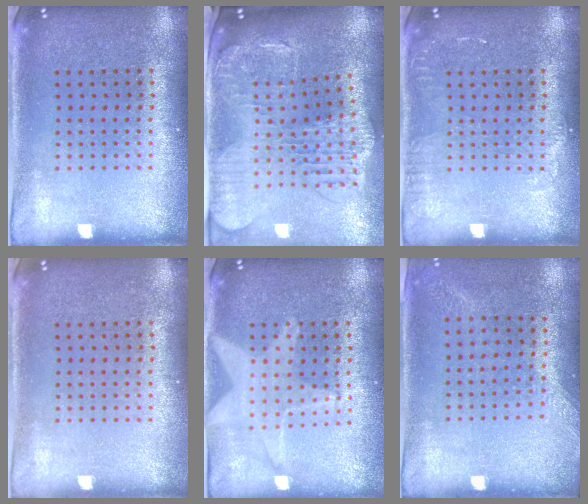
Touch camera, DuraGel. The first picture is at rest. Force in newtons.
{"total": 2.5, "press": 2.2, "slide": 1.2}
{"total": 1.3, "press": 1.2, "slide": 0.2}
{"total": 0.0}
{"total": 1.7, "press": 1.5, "slide": 0.7}
{"total": 1.3, "press": 1.0, "slide": 0.9}